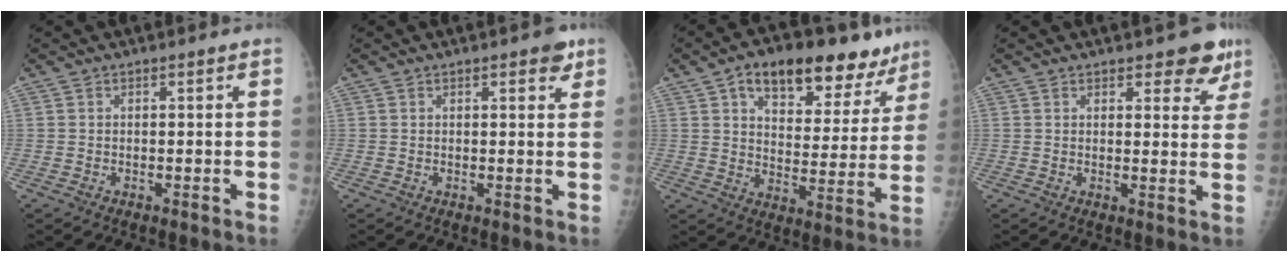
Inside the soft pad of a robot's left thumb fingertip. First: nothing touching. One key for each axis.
{"total": 2.7, "fx": 1.7, "fy": 1.1, "fz": 1.9, "tx": -0.011, "ty": -0.005, "tz": 0.017}
{"total": 20.1, "fx": 12.6, "fy": 10.2, "fz": 11.9, "tx": -0.120, "ty": -0.028, "tz": 0.188}
{"total": 6.0, "fx": 4.3, "fy": 2.7, "fz": 3.1, "tx": 0.000, "ty": -0.023, "tz": 0.049}